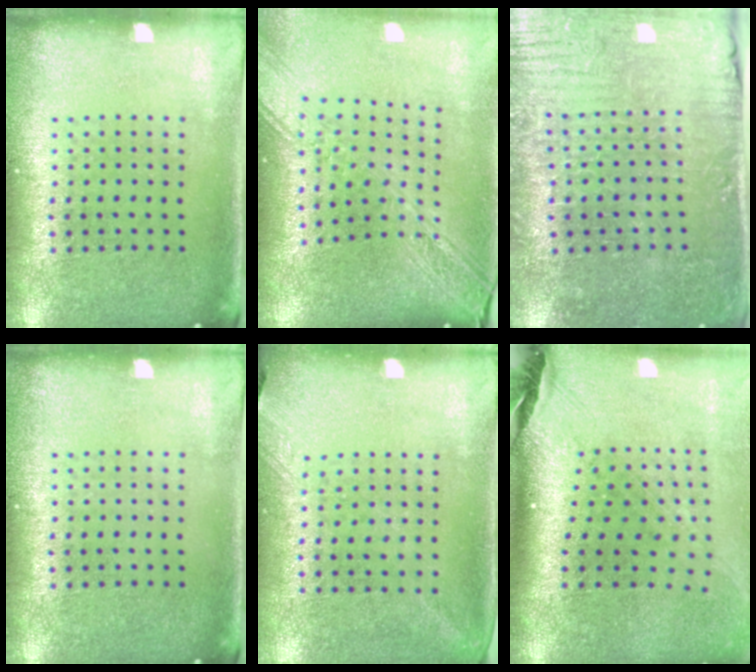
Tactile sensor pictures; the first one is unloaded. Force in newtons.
{"total": 2.8, "press": 2.2, "slide": 1.7}
{"total": 3.9, "press": 3.8, "slide": 0.5}
{"total": 0.0}
{"total": 1.2, "press": 0.9, "slide": 0.7}
{"total": 2.3, "press": 1.8, "slide": 1.4}